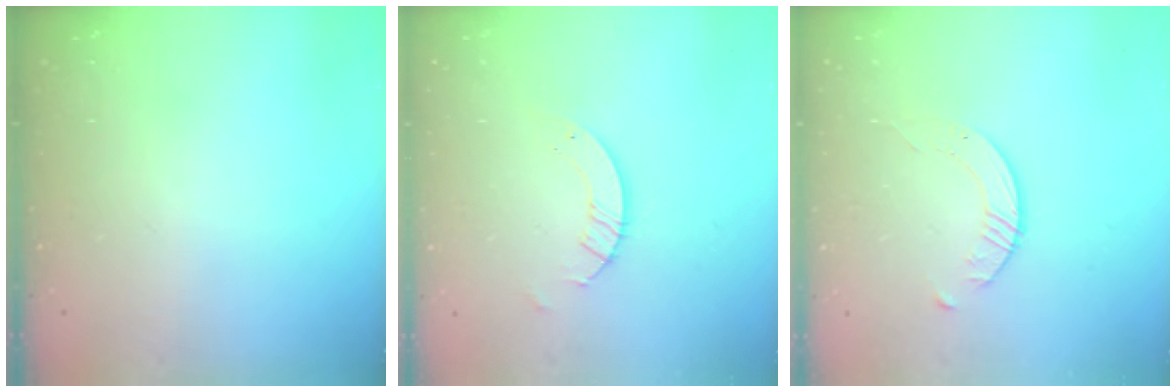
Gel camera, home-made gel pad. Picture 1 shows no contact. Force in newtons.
{"total": 4.0, "press": 4.0, "slide": 0.2}
{"total": 2.8, "press": 2.8, "slide": 0.3}